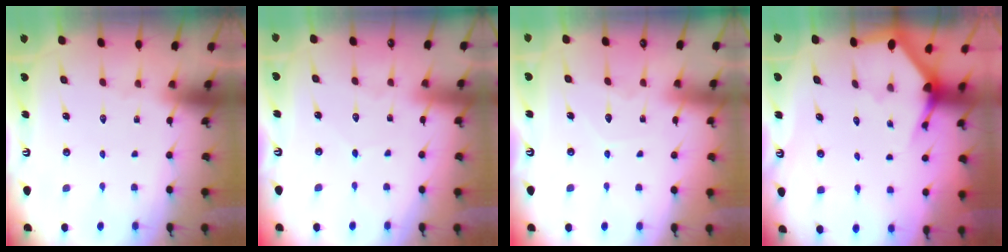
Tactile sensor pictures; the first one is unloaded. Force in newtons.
{"total": 2.8, "press": 2.8, "slide": 0.3}
{"total": 4.2, "press": 4.2, "slide": 0.3}
{"total": 3.0, "press": 3.0, "slide": 0.2}